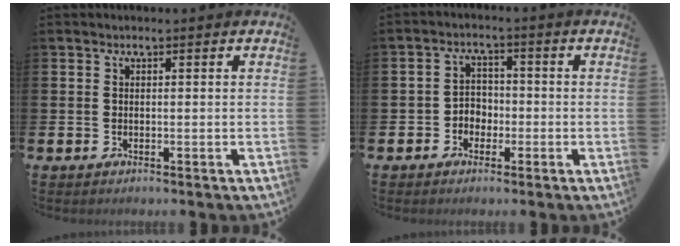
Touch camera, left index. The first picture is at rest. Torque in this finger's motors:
{"motor_torque": [0.10, 0.04, -0.01, 0.00]}